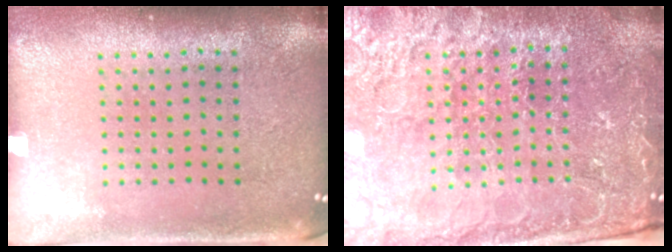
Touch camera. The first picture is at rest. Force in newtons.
{"total": 4.6, "press": 4.3, "slide": 1.4}